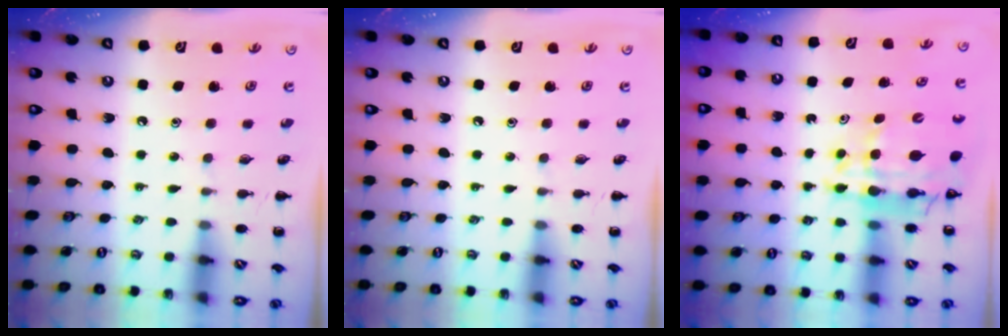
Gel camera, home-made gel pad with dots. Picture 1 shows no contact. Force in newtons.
{"total": 0.0}
{"total": 12.1, "press": 11.7, "slide": 3.3}